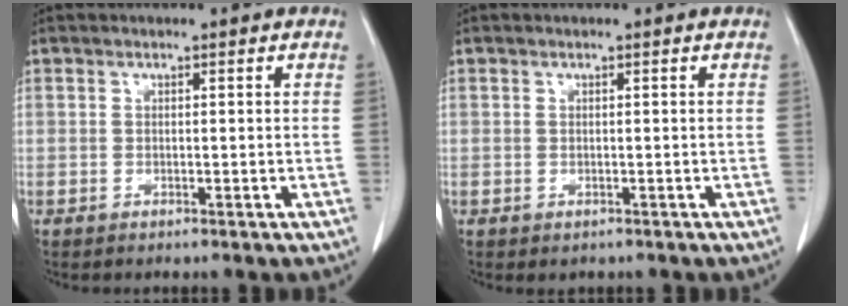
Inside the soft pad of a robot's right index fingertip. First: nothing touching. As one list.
[{"total": 0.7, "force": [-0.2, 0.6, 0.1], "torque": [-0.004, 0.004, 0.000]}]